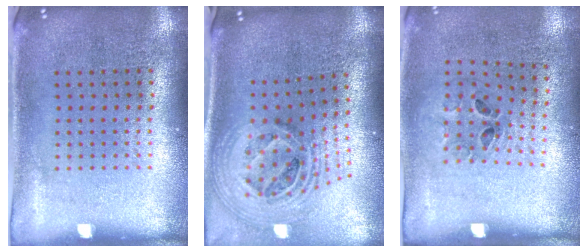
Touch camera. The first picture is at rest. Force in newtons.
{"total": 2.5, "press": 1.8, "slide": 1.7}
{"total": 1.3, "press": 0.7, "slide": 1.1}